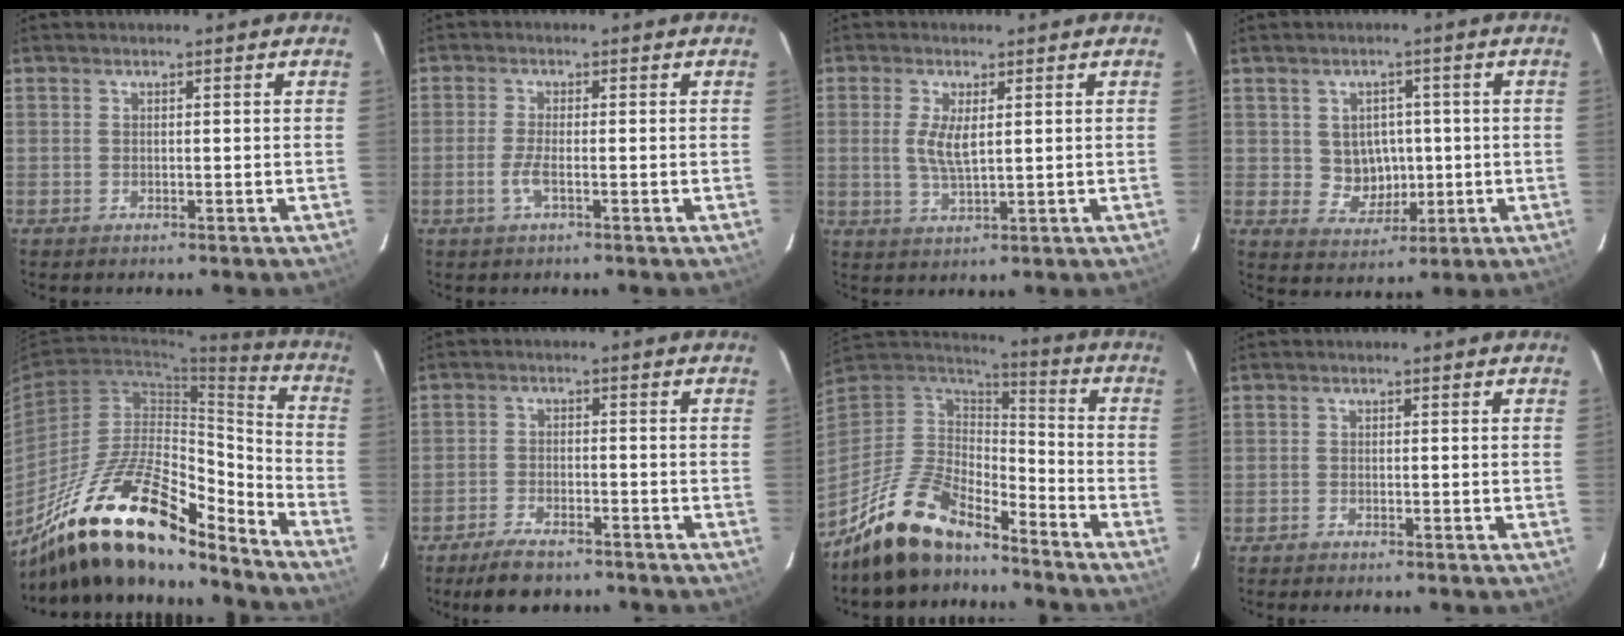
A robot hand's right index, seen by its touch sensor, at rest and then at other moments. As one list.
[{"total": 3.0, "force": [-1.2, 0.4, 2.7], "torque": [-0.061, -0.003, -0.025]}, {"total": 4.9, "force": [0.8, 1.6, 4.5], "torque": [-0.091, -0.003, 0.015]}, {"total": 6.0, "force": [0.2, 5.6, 2.0], "torque": [-0.040, 0.009, 0.018]}, {"total": 24.1, "force": [-17.5, 7.5, 14.8], "torque": [-0.258, -0.008, -0.298]}, {"total": 7.7, "force": [-6.3, 2.6, 3.6], "torque": [-0.090, -0.006, -0.106]}, {"total": 16.6, "force": [-13.2, 5.9, 8.1], "torque": [-0.185, -0.007, -0.245]}, {"total": 0.9, "force": [-0.9, 0.2, 0.3], "torque": [-0.010, -0.001, -0.019]}]